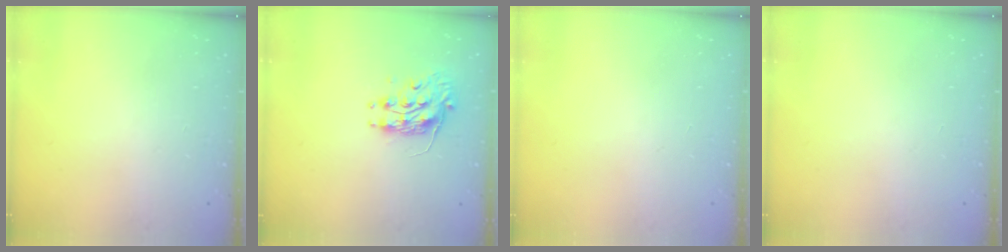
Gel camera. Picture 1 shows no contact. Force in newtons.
{"total": 8.8, "press": 8.8, "slide": 0.0}
{"total": 0.0}
{"total": 0.0}